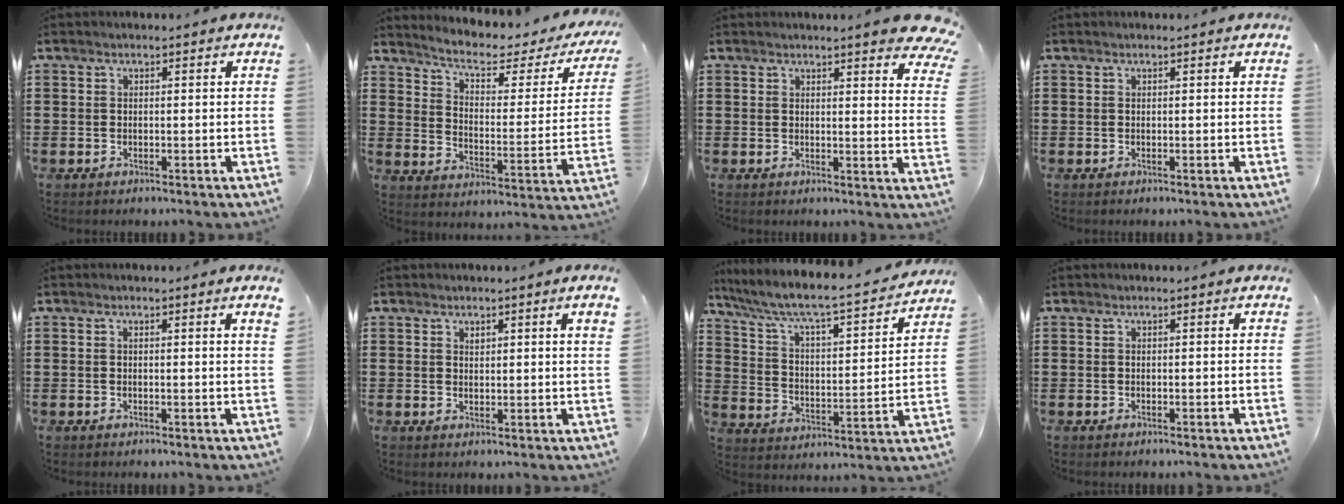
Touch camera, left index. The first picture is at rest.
{"total": 4.7, "force": [3.2, 1.3, 3.2], "torque": [-0.070, -0.023, 0.043]}
{"total": 4.7, "force": [4.1, -0.1, 2.1], "torque": [-0.040, -0.016, 0.073]}
{"total": 0.0}
{"total": 0.9, "force": [0.4, -0.3, 0.7], "torque": [-0.014, -0.003, 0.008]}
{"total": 1.5, "force": [1.2, 0.2, 1.0], "torque": [-0.013, -0.002, 0.019]}
{"total": 5.8, "force": [4.8, 0.6, 3.1], "torque": [-0.084, -0.040, 0.071]}
{"total": 0.0}